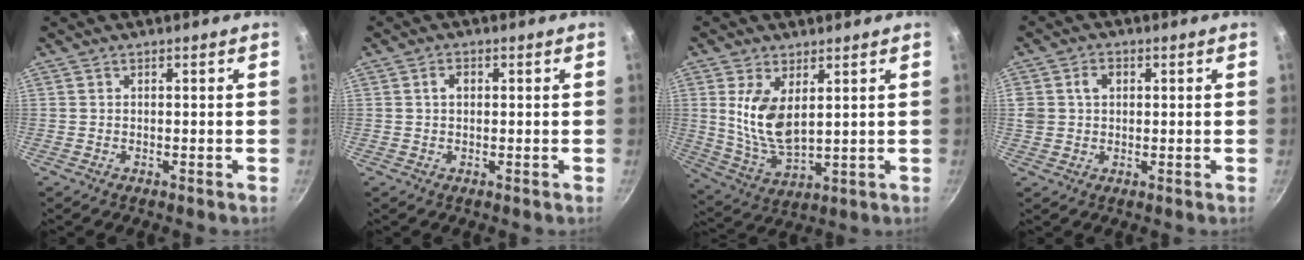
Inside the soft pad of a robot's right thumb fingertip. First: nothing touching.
{"total": 2.2, "force": [0.4, 1.5, 1.5], "torque": [-0.017, 0.005, 0.005]}
{"total": 10.7, "force": [2.8, 5.4, 8.8], "torque": [-0.167, -0.030, 0.066]}
{"total": 4.2, "force": [0.9, 3.4, 2.3], "torque": [-0.022, 0.005, 0.015]}